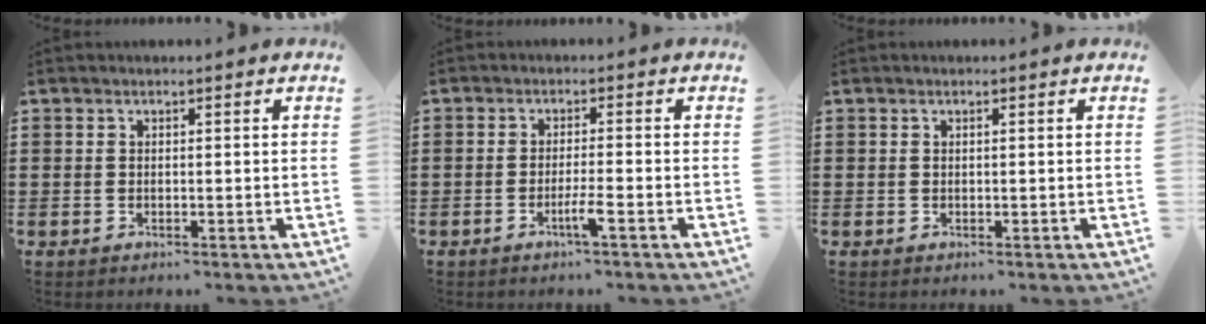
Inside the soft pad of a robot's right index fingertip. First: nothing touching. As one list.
[{"total": 3.1, "force": [-1.7, -0.1, 2.6], "torque": [-0.050, -0.007, -0.034]}, {"total": 0.0}]